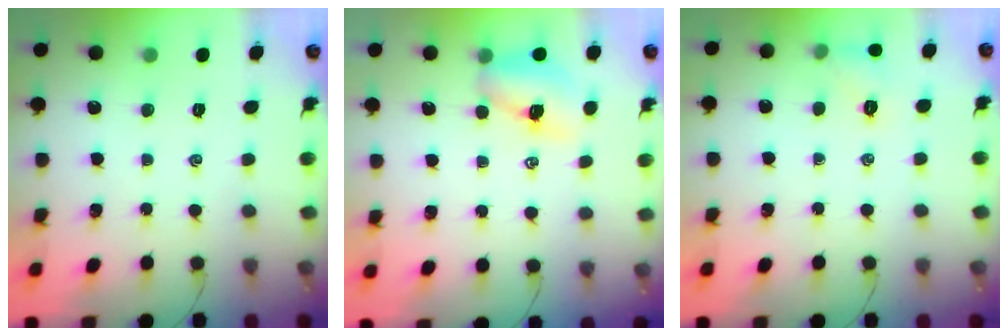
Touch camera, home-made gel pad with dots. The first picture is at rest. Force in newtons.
{"total": 7.8, "press": 7.7, "slide": 1.2}
{"total": 6.3, "press": 6.0, "slide": 1.9}